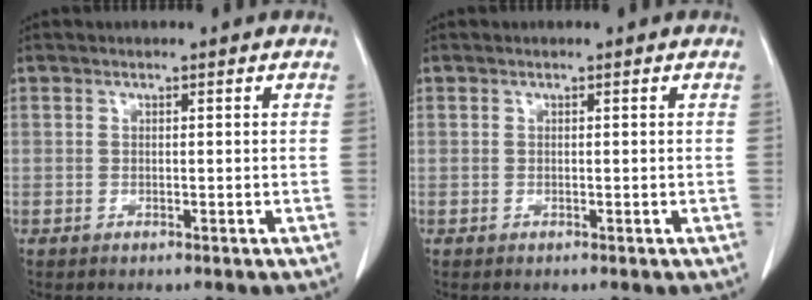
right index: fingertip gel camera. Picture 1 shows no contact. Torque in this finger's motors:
{"motor_torque": [0.00, 0.00, 0.00, 0.00]}